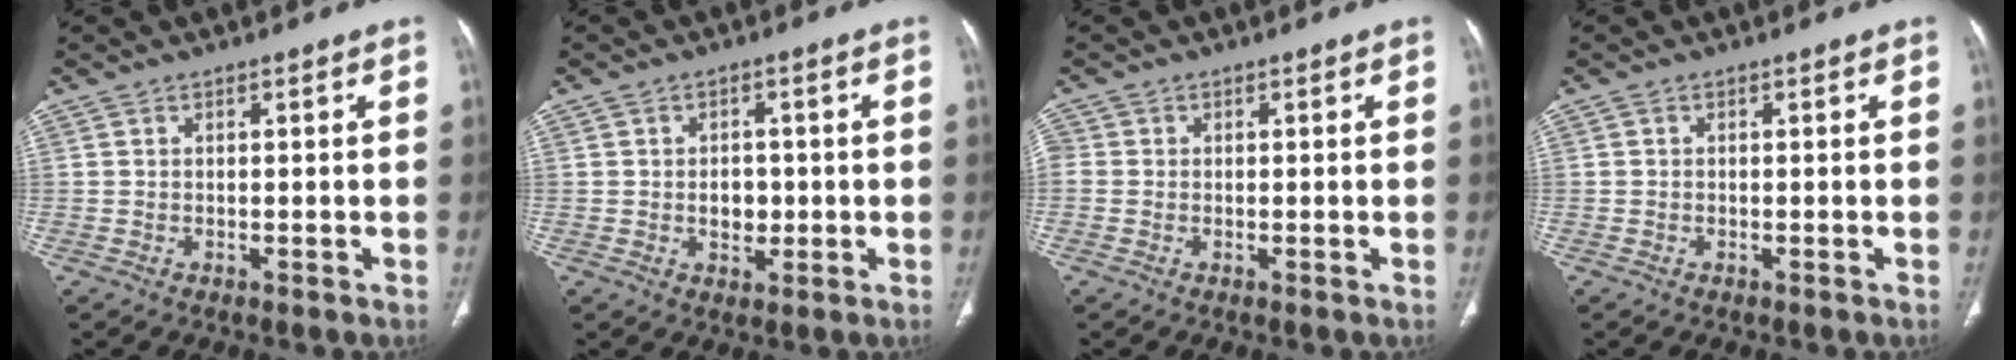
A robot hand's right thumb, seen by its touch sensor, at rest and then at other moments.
{"total": 4.0, "force": [-0.3, 3.0, 2.6], "torque": [-0.020, 0.004, 0.000]}
{"total": 1.5, "force": [0.0, 1.4, 0.6], "torque": [-0.011, 0.005, -0.004]}
{"total": 0.0}